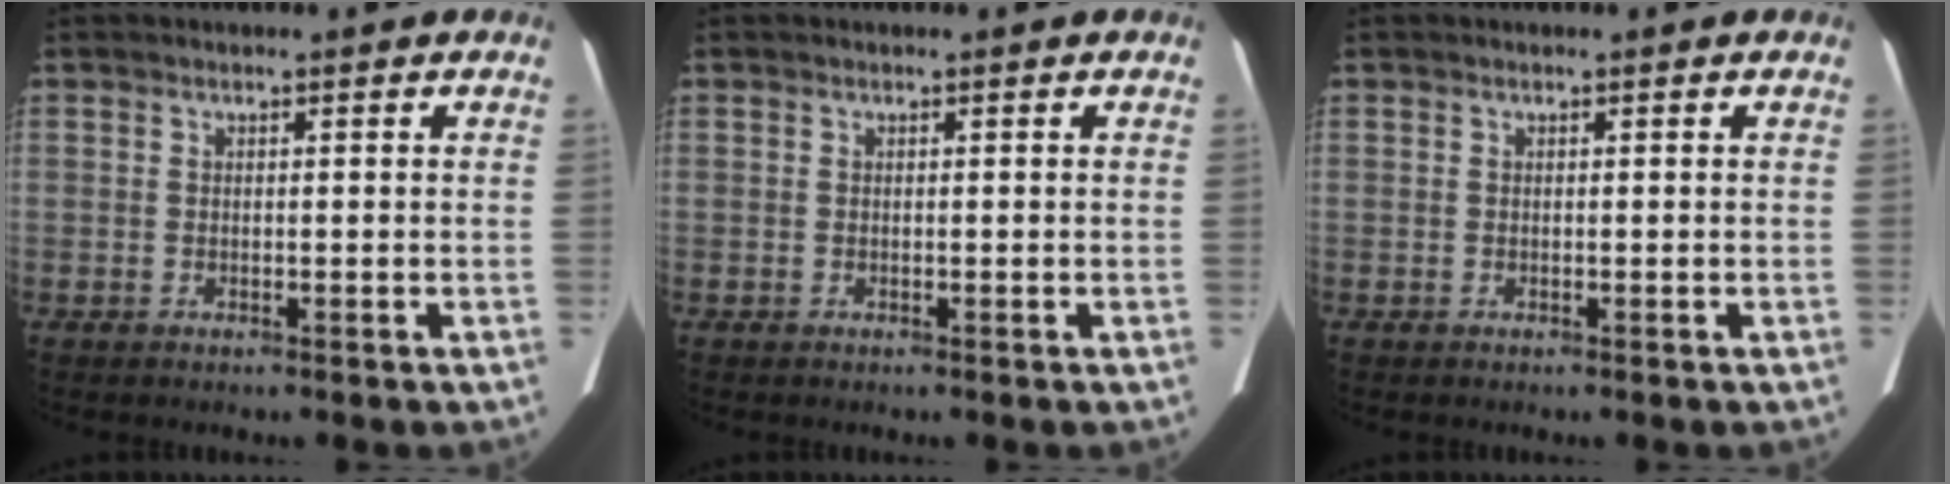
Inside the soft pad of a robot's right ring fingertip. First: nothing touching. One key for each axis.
{"total": 0.0}
{"total": 0.0}